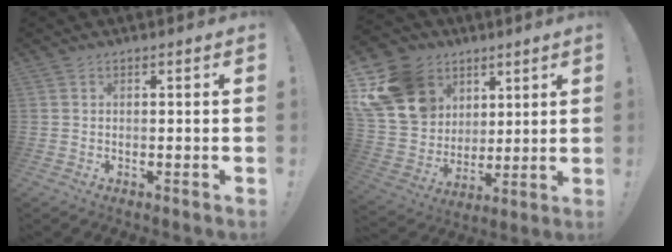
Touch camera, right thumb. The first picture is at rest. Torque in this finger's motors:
{"motor_torque": [1.34, 1.44, 0.53, 0.49, 0.10]}